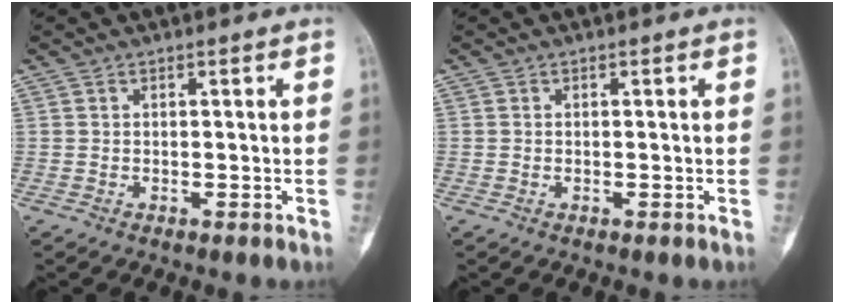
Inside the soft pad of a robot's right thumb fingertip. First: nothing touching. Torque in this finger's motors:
{"motor_torque": [-0.48, -0.40, -0.28, 0.00, 0.00]}